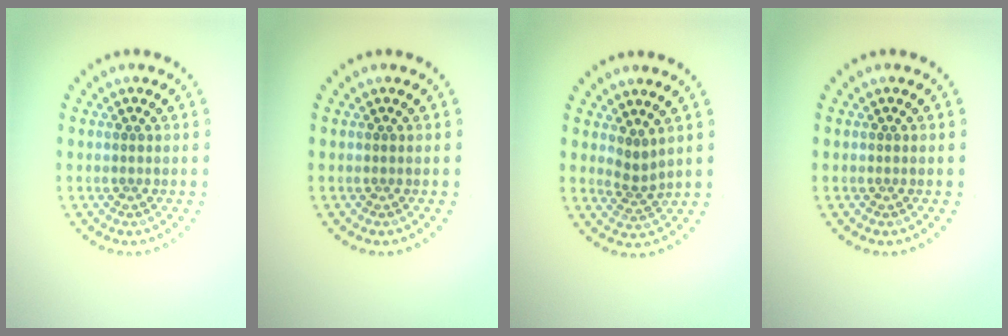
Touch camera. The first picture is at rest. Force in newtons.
{"total": 0.0}
{"total": 1.8, "press": 1.2, "slide": 1.4}
{"total": 0.0}